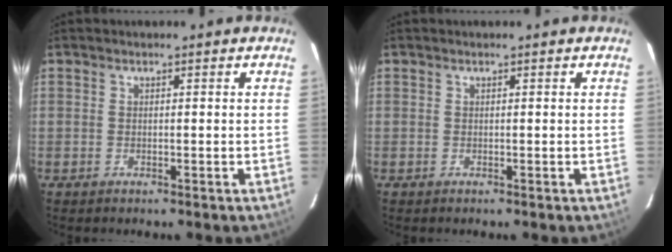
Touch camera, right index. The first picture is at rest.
{"total": 0.0}